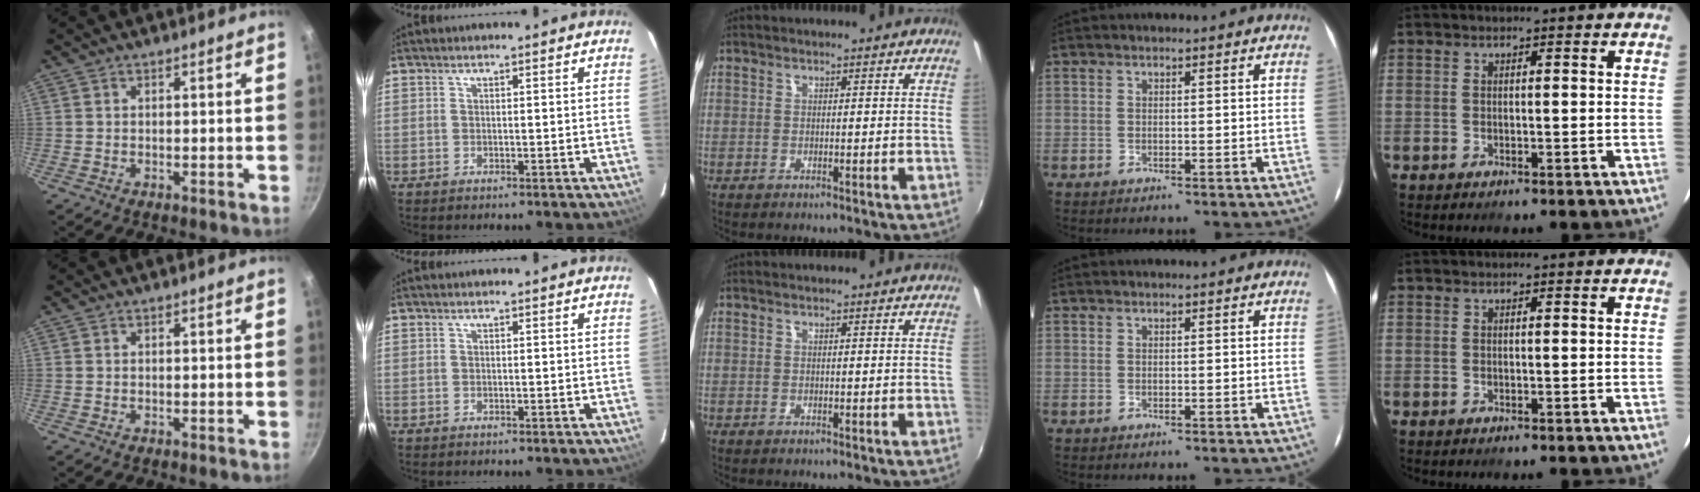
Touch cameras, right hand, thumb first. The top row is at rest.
{}